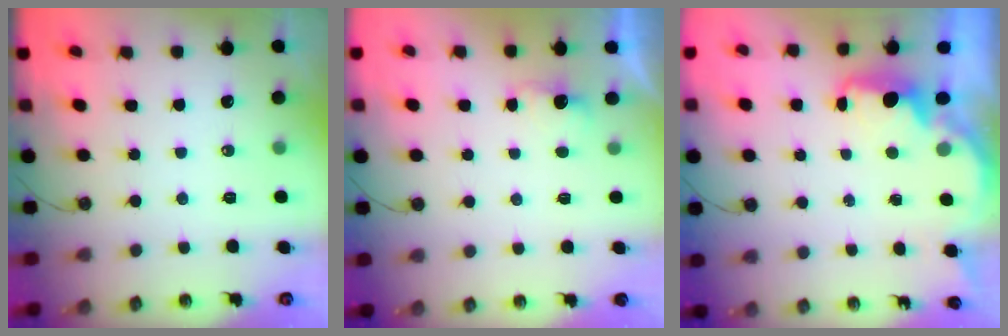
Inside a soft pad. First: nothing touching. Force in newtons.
{"total": 2.5, "press": 2.3, "slide": 0.9}
{"total": 2.5, "press": 2.4, "slide": 0.8}